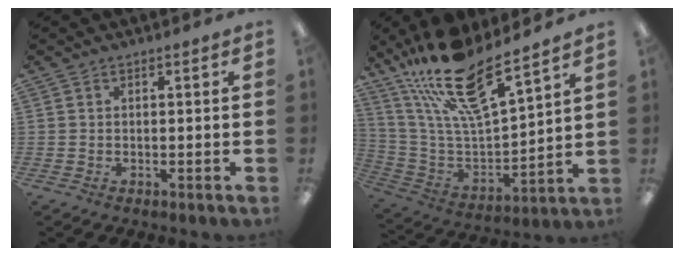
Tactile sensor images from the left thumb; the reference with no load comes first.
{"total": 20.4, "force": [15.6, 5.3, 12.1], "torque": [-0.229, -0.102, 0.271]}